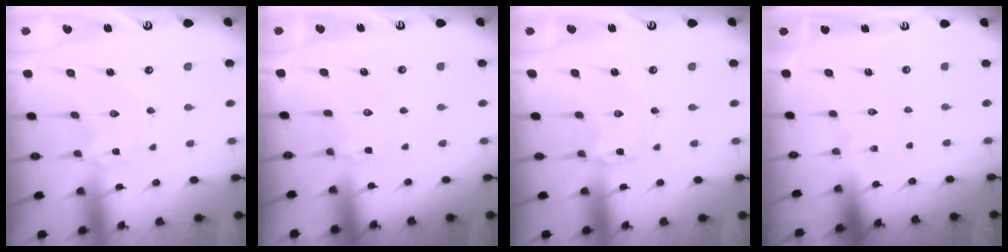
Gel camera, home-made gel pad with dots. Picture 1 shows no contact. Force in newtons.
{"total": 4.2, "press": 4.2, "slide": 0.6}
{"total": 0.9, "press": 0.9, "slide": 0.1}
{"total": 0.0}